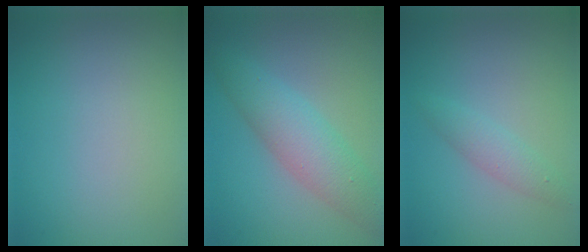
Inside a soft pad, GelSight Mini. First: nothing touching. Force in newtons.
{"total": 4.6, "press": 4.6, "slide": 0.1}
{"total": 1.8, "press": 1.8, "slide": 0.1}